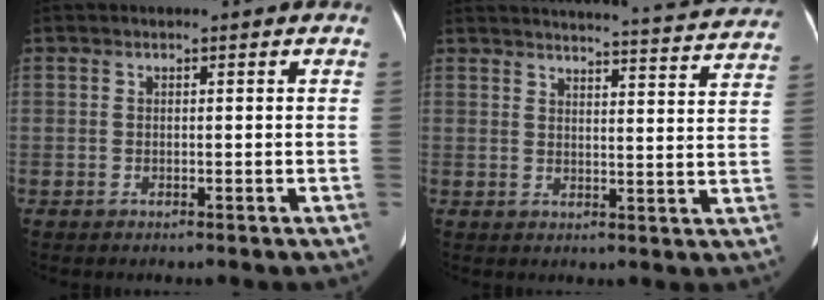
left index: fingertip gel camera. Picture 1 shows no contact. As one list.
[{"total": 23.3, "force": [22.5, 1.3, 6.1], "torque": [-0.080, -0.057, 0.256]}]